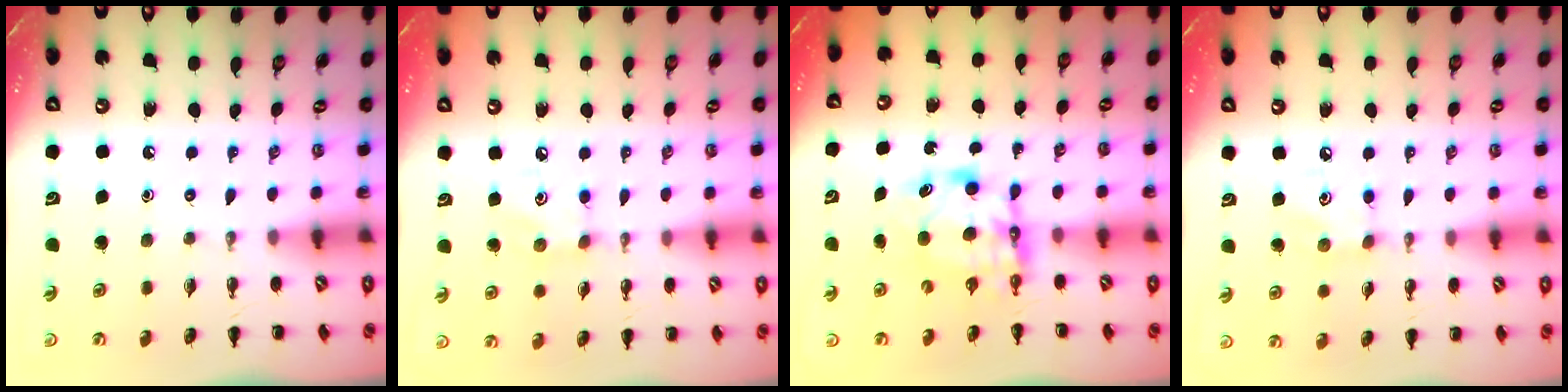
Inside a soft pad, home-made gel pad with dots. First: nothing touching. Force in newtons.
{"total": 3.9, "press": 3.8, "slide": 0.6}
{"total": 6.0, "press": 6.0, "slide": 0.7}
{"total": 3.9, "press": 3.8, "slide": 0.6}